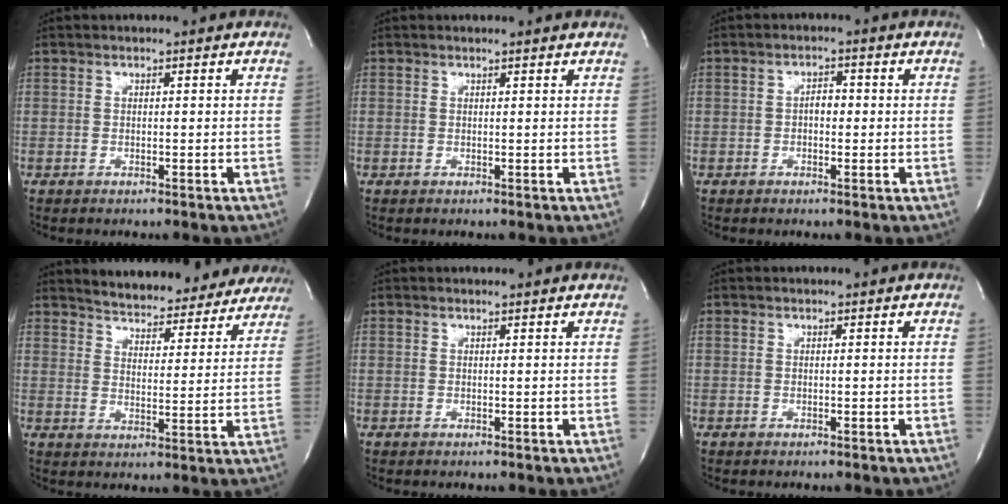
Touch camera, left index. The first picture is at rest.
{"total": 1.4, "force": [1.4, -0.2, 0.3], "torque": [-0.018, 0.003, 0.017]}
{"total": 2.1, "force": [-0.2, 1.2, 1.7], "torque": [-0.023, 0.006, -0.006]}
{"total": 19.2, "force": [17.9, 5.4, 4.2], "torque": [-0.046, -0.022, 0.218]}
{"total": 1.1, "force": [1.0, -0.1, 0.2], "torque": [-0.014, 0.002, 0.014]}
{"total": 0.0}